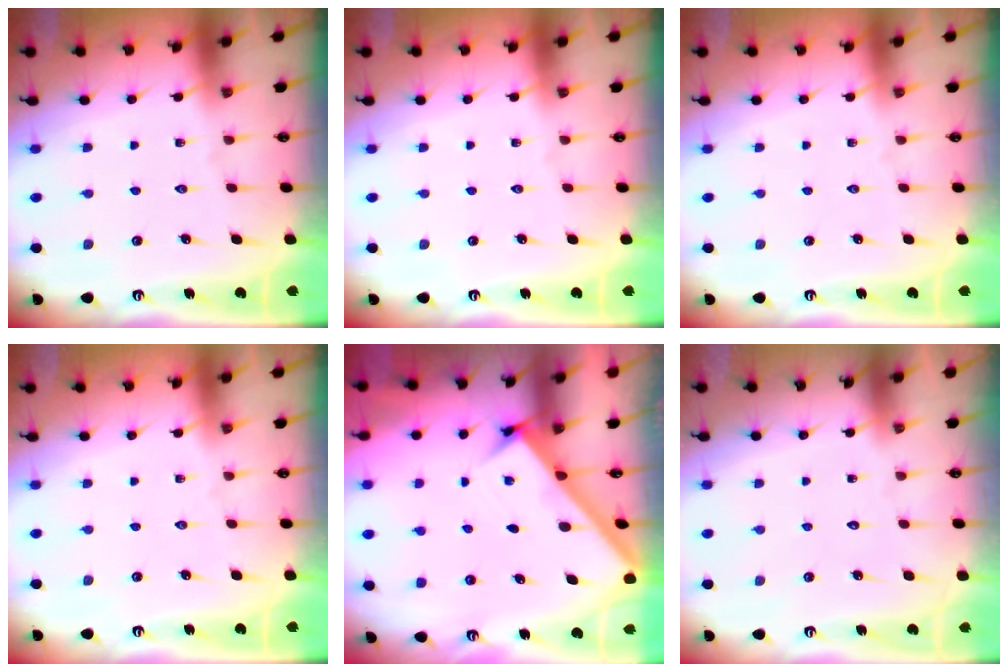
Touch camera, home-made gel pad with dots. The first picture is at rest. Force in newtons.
{"total": 0.0}
{"total": 0.0}
{"total": 0.0}
{"total": 2.6, "press": 2.6, "slide": 0.3}
{"total": 1.8, "press": 1.7, "slide": 0.1}